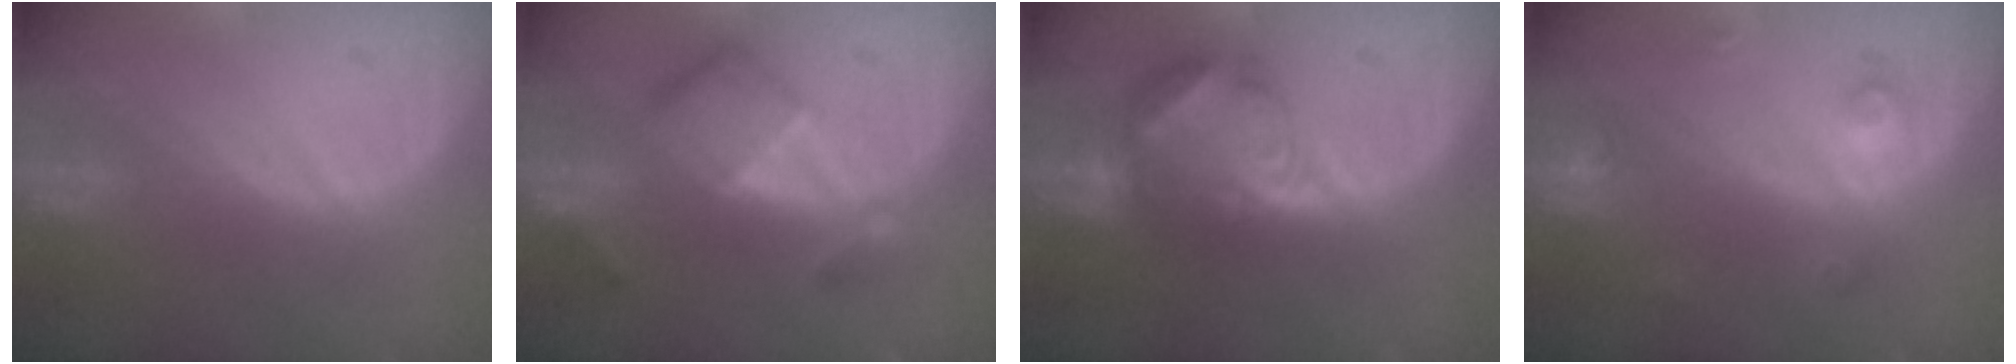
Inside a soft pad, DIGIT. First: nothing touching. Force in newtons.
{"total": 7.4, "press": 6.4, "slide": 3.7}
{"total": 6.8, "press": 6.6, "slide": 1.7}
{"total": 3.4, "press": 3.1, "slide": 1.2}